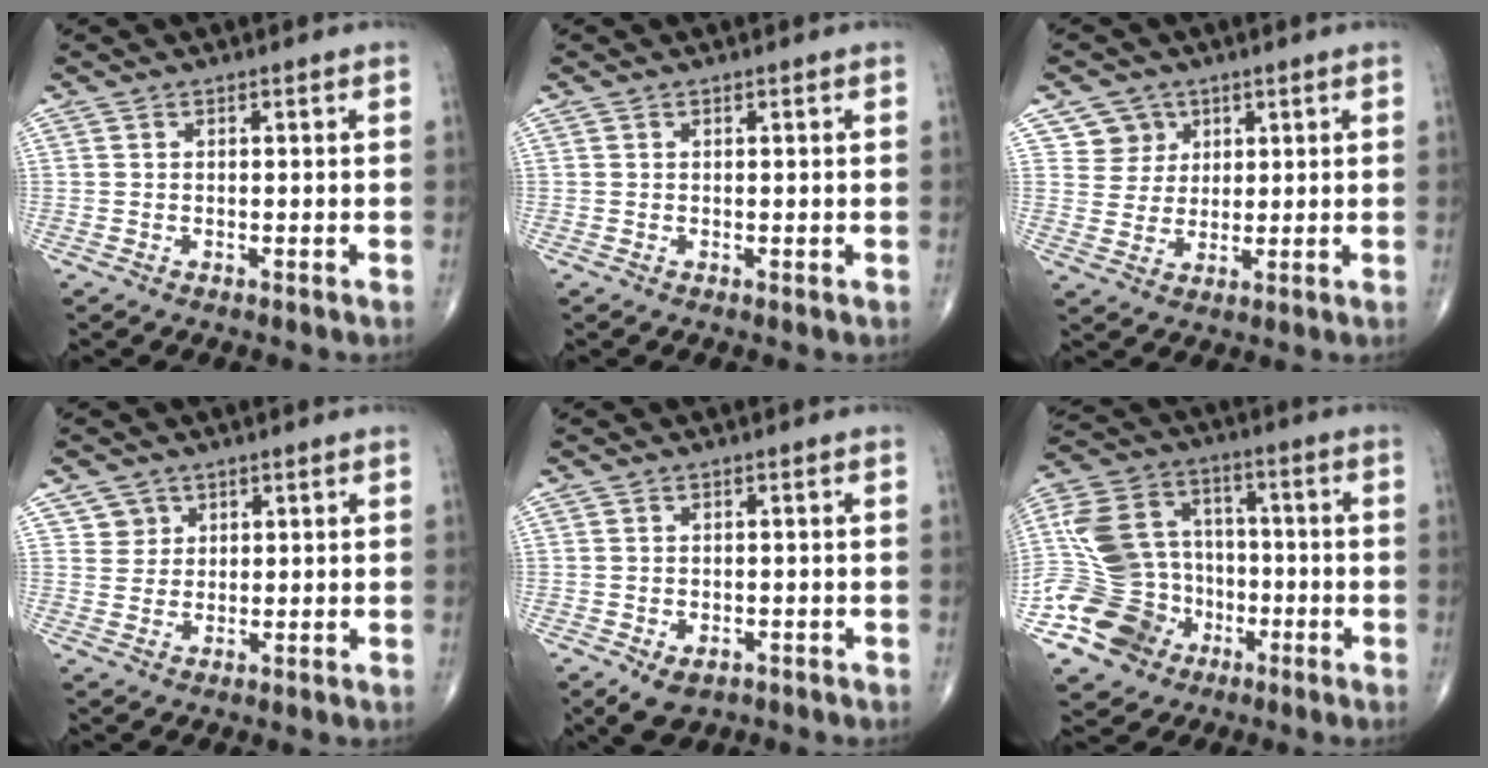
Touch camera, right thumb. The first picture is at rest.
{"total": 0.0}
{"total": 5.5, "force": [2.7, 4.8, 0.4], "torque": [0.022, -0.017, 0.051]}
{"total": 3.3, "force": [1.8, 2.8, 0.0], "torque": [0.023, -0.010, 0.026]}
{"total": 4.4, "force": [-2.1, 2.8, 2.7], "torque": [-0.041, 0.003, -0.023]}
{"total": 20.0, "force": [-6.1, 16.7, 9.3], "torque": [-0.171, 0.060, -0.104]}